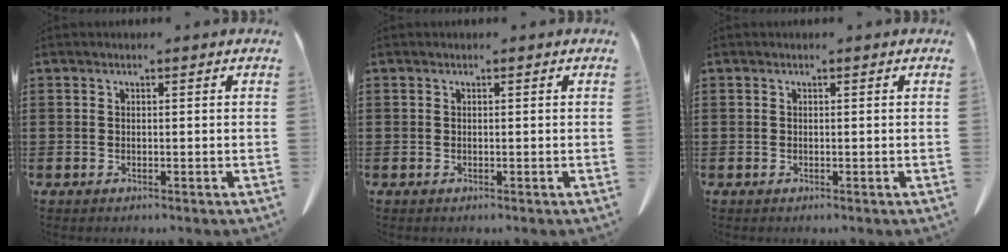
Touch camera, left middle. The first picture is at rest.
{"total": 0.0}
{"total": 0.0}